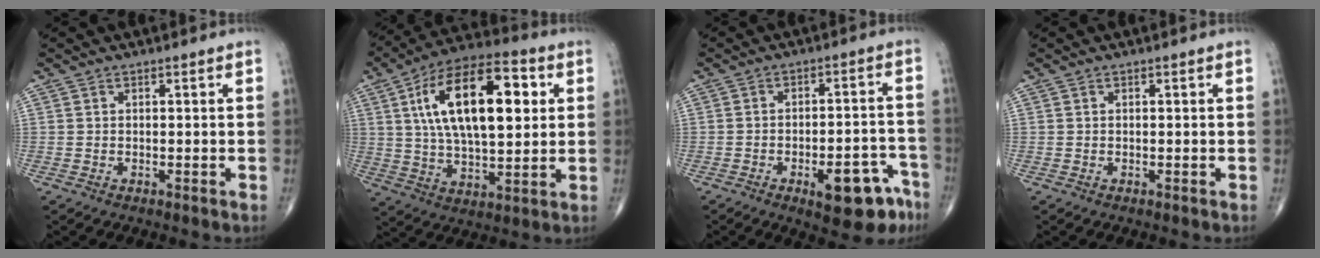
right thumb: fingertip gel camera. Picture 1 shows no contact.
{"total": 22.0, "force": [5.4, 9.9, 18.9], "torque": [-0.303, 0.005, 0.083]}
{"total": 12.0, "force": [-6.7, 4.6, 8.9], "torque": [-0.093, 0.045, -0.082]}
{"total": 0.0}